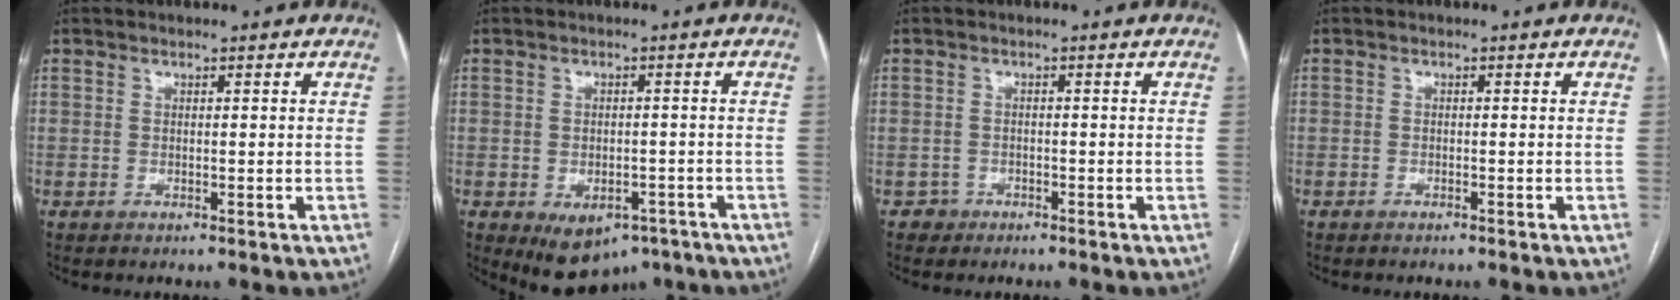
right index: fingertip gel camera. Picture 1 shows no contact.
{"total": 7.7, "force": [-4.6, 5.0, 3.6], "torque": [-0.046, 0.008, -0.056]}
{"total": 1.7, "force": [-1.1, 1.2, -0.5], "torque": [0.007, 0.010, -0.022]}
{"total": 0.7, "force": [-0.7, 0.2, 0.1], "torque": [-0.007, 0.000, -0.009]}